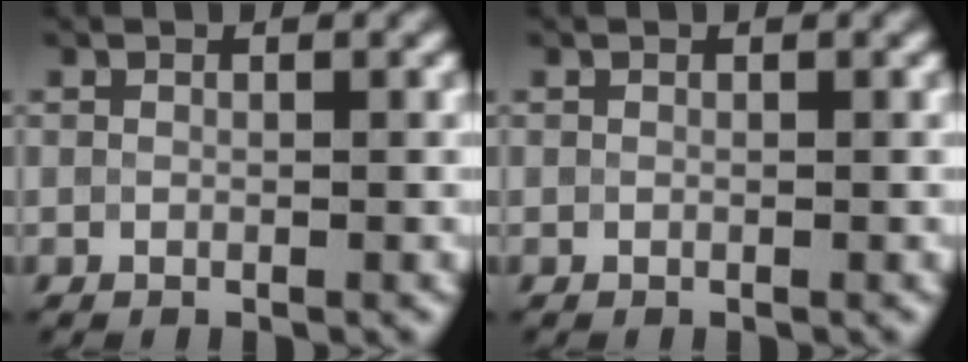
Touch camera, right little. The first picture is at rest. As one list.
[{"total": 0.0}]